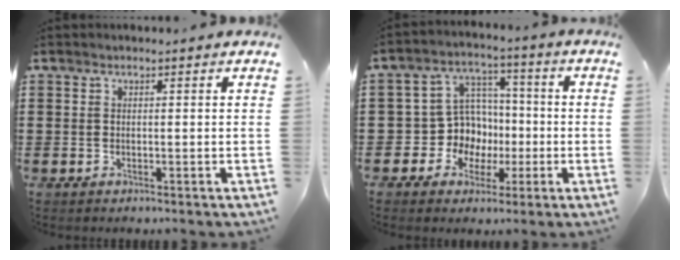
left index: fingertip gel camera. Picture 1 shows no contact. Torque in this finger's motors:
{"motor_torque": [0.06, 0.39, 0.02, 0.00]}